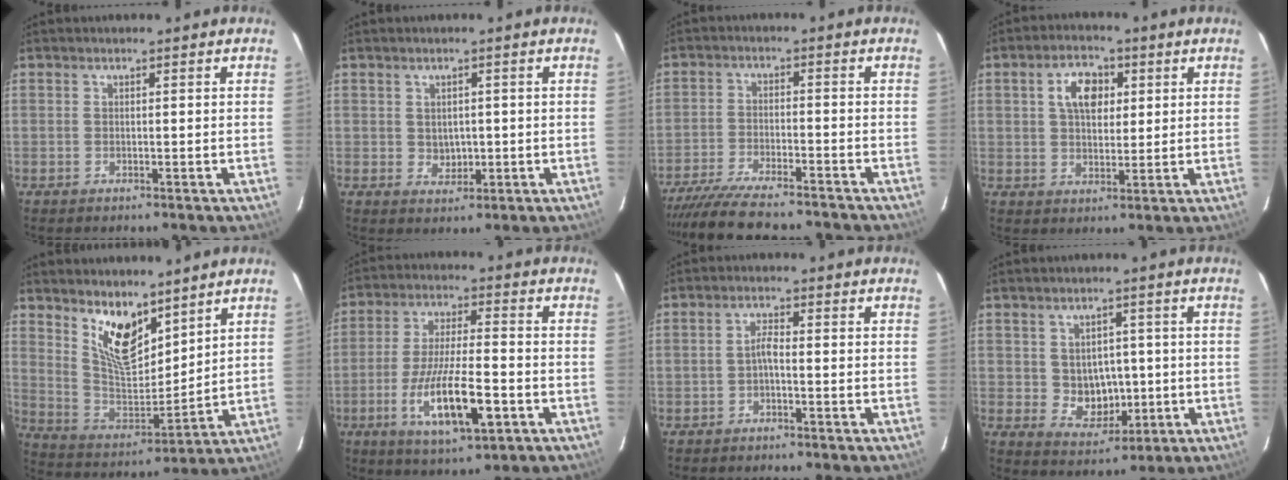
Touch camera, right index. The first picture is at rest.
{"total": 2.9, "force": [0.0, 2.5, 1.4], "torque": [-0.022, 0.004, 0.007]}
{"total": 16.5, "force": [-14.6, 3.1, 7.2], "torque": [-0.151, -0.026, -0.230]}
{"total": 7.2, "force": [2.3, 4.5, 5.1], "torque": [-0.086, 0.021, 0.041]}
{"total": 12.3, "force": [8.3, 5.2, 7.5], "torque": [-0.135, -0.011, 0.167]}
{"total": 13.9, "force": [-5.3, 3.2, 12.5], "torque": [-0.246, -0.020, -0.089]}
{"total": 1.9, "force": [-1.0, 0.3, 1.6], "torque": [-0.034, 0.007, -0.020]}
{"total": 6.6, "force": [-0.2, 5.8, 3.2], "torque": [-0.061, 0.007, 0.014]}